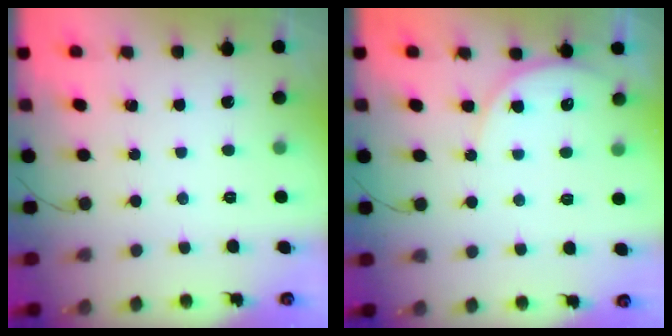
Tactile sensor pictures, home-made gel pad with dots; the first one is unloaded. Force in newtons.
{"total": 7.2, "press": 7.2, "slide": 0.4}